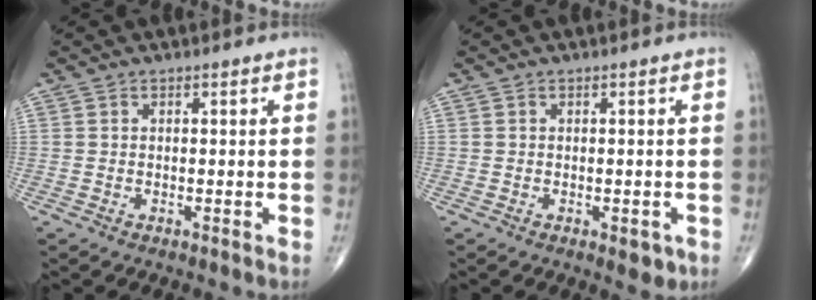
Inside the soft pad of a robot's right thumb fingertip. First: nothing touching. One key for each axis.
{"total": 2.7, "fx": -1.0, "fy": 1.5, "fz": 2.0, "tx": -0.012, "ty": -0.001, "tz": -0.008}